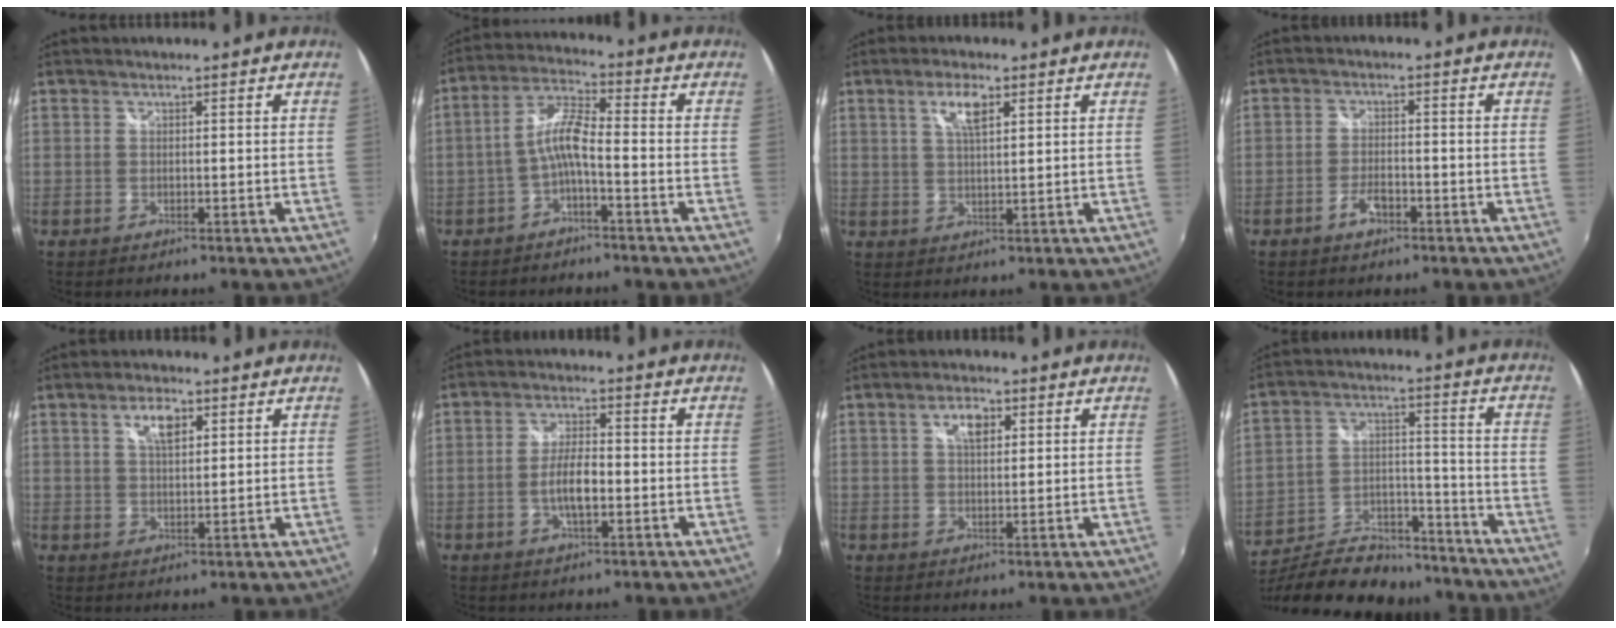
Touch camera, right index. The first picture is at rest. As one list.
[{"total": 6.2, "force": [-2.4, 1.2, 5.6], "torque": [-0.130, 0.016, -0.045]}, {"total": 4.9, "force": [2.3, 1.5, 4.0], "torque": [-0.073, 0.005, 0.042]}, {"total": 3.6, "force": [-2.2, 1.6, 2.3], "torque": [-0.054, 0.001, -0.041]}, {"total": 4.7, "force": [2.1, 1.9, 3.7], "torque": [-0.064, 0.007, 0.037]}, {"total": 5.7, "force": [-1.6, 1.8, 5.1], "torque": [-0.100, 0.001, -0.027]}, {"total": 4.1, "force": [1.6, 2.1, 3.2], "torque": [-0.052, 0.009, 0.027]}, {"total": 23.6, "force": [-19.6, 9.3, 9.3], "torque": [-0.188, 0.020, -0.284]}]